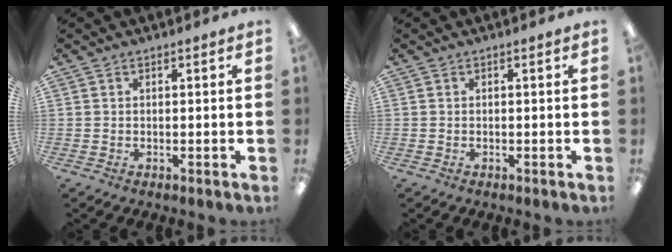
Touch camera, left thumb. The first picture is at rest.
{"total": 0.0}